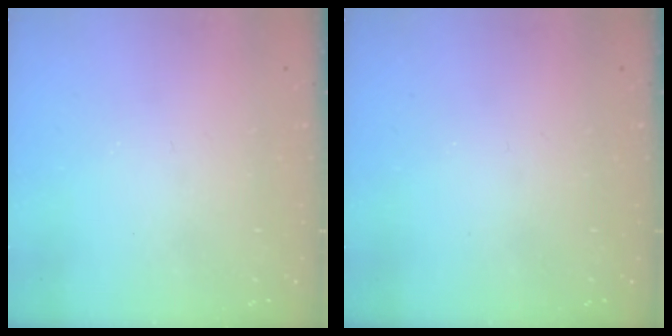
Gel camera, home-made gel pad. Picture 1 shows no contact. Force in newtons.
{"total": 0.0}